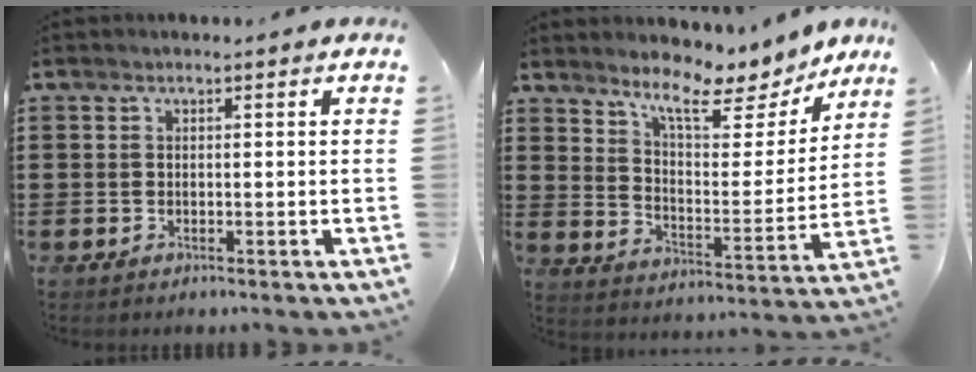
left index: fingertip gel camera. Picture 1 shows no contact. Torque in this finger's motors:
{"motor_torque": [2.14, 0.00, 0.39, 0.12]}